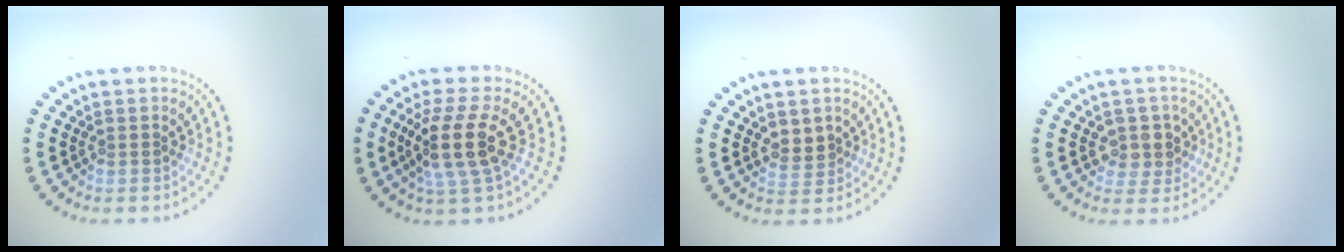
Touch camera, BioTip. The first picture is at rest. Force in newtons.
{"total": 4.3, "press": 3.4, "slide": 2.6}
{"total": 1.8, "press": 1.6, "slide": 0.8}
{"total": 2.5, "press": 2.2, "slide": 1.0}